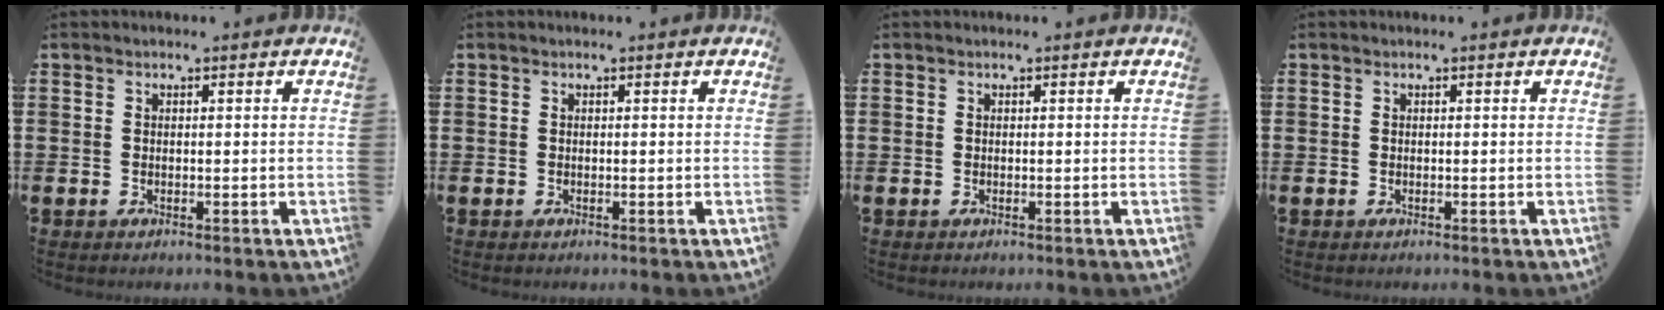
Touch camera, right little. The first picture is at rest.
{"total": 0.0}
{"total": 0.0}
{"total": 0.0}